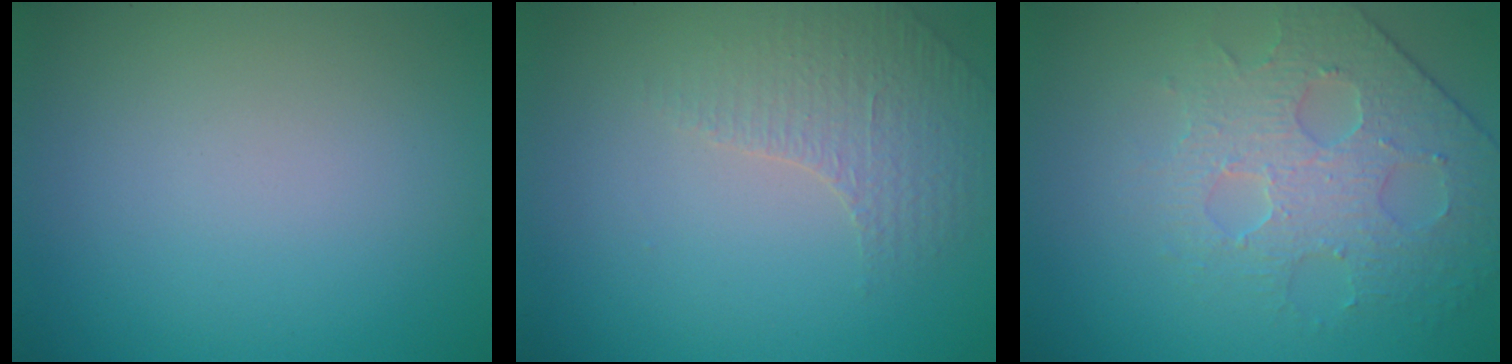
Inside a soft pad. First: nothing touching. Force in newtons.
{"total": 1.5, "press": 1.2, "slide": 0.8}
{"total": 3.9, "press": 3.8, "slide": 1.1}